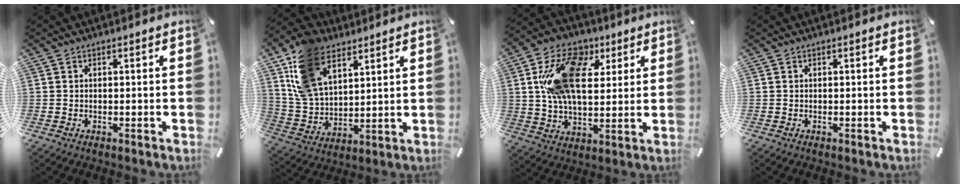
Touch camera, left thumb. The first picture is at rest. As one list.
[{"total": 14.9, "force": [8.3, 9.4, 8.0], "torque": [-0.207, -0.022, 0.158]}, {"total": 20.1, "force": [5.5, 13.2, 14.1], "torque": [-0.262, 0.019, 0.096]}, {"total": 0.0}]